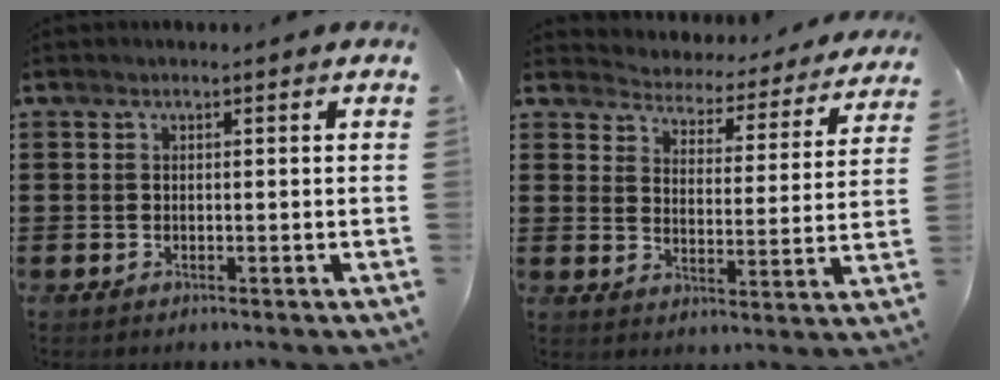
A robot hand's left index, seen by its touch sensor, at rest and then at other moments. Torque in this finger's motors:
{"motor_torque": [2.14, 0.00, 0.09, -0.07]}